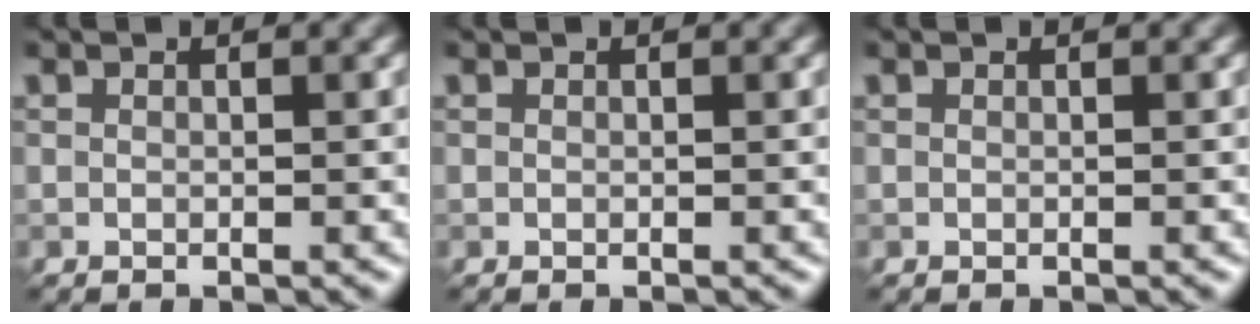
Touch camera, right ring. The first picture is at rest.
{"total": 0.0}
{"total": 0.0}